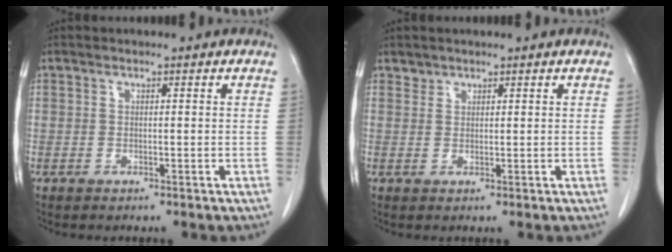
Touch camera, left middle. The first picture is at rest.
{"total": 0.9, "force": [0.8, 0.4, -0.2], "torque": [0.009, 0.000, 0.012]}